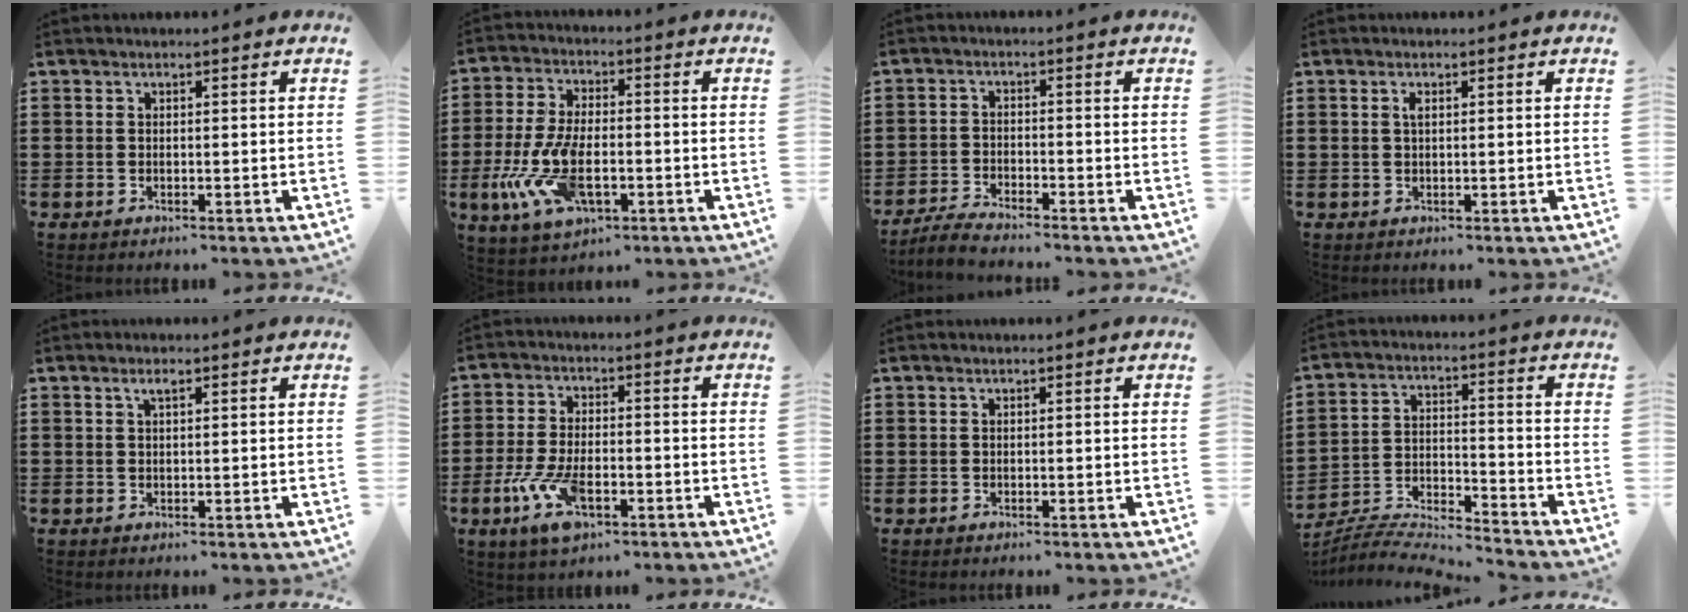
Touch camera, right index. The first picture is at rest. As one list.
[{"total": 10.9, "force": [-3.4, 4.9, 9.1], "torque": [-0.218, -0.015, -0.064]}, {"total": 3.5, "force": [-3.4, 0.1, 0.9], "torque": [-0.024, 0.001, -0.071]}, {"total": 1.0, "force": [0.3, 0.3, 0.9], "torque": [-0.020, 0.003, 0.004]}, {"total": 1.3, "force": [0.6, 0.4, 1.1], "torque": [-0.024, 0.004, 0.010]}, {"total": 7.9, "force": [-3.3, 3.3, 6.4], "torque": [-0.151, -0.012, -0.061]}, {"total": 0.0}, {"total": 6.4, "force": [-6.3, 0.1, 1.1], "torque": [-0.035, -0.008, -0.129]}]